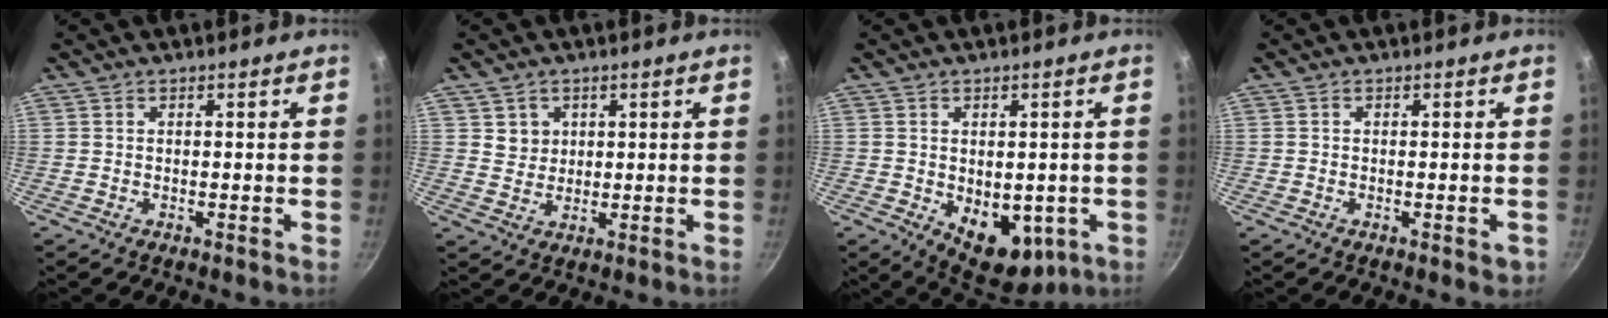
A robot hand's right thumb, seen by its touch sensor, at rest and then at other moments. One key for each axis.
{"total": 3.6, "fx": 1.3, "fy": 3.3, "fz": 0.7, "tx": 0.009, "ty": 0.004, "tz": 0.027}
{"total": 11.1, "fx": -2.3, "fy": 7.0, "fz": 8.3, "tx": -0.076, "ty": -0.013, "tz": -0.012}
{"total": 1.8, "fx": -0.7, "fy": 0.9, "fz": 1.4, "tx": -0.014, "ty": 0.000, "tz": -0.009}